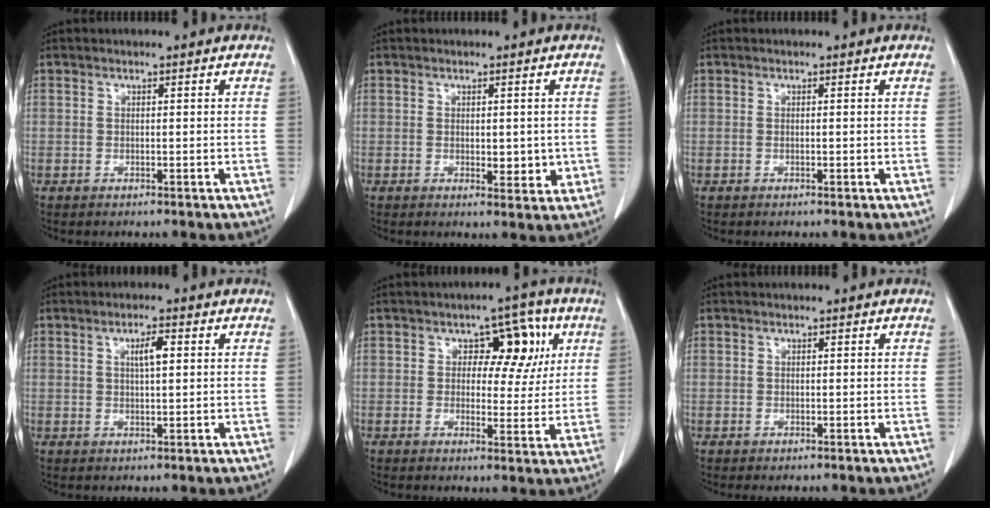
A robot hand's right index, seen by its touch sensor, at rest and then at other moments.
{"total": 3.6, "force": [-0.1, 1.8, 3.1], "torque": [-0.034, -0.008, 0.004]}
{"total": 0.0}
{"total": 2.9, "force": [0.9, 0.5, 2.7], "torque": [-0.047, 0.001, 0.015]}
{"total": 7.6, "force": [2.4, 4.6, 5.6], "torque": [-0.053, 0.019, 0.031]}
{"total": 0.0}